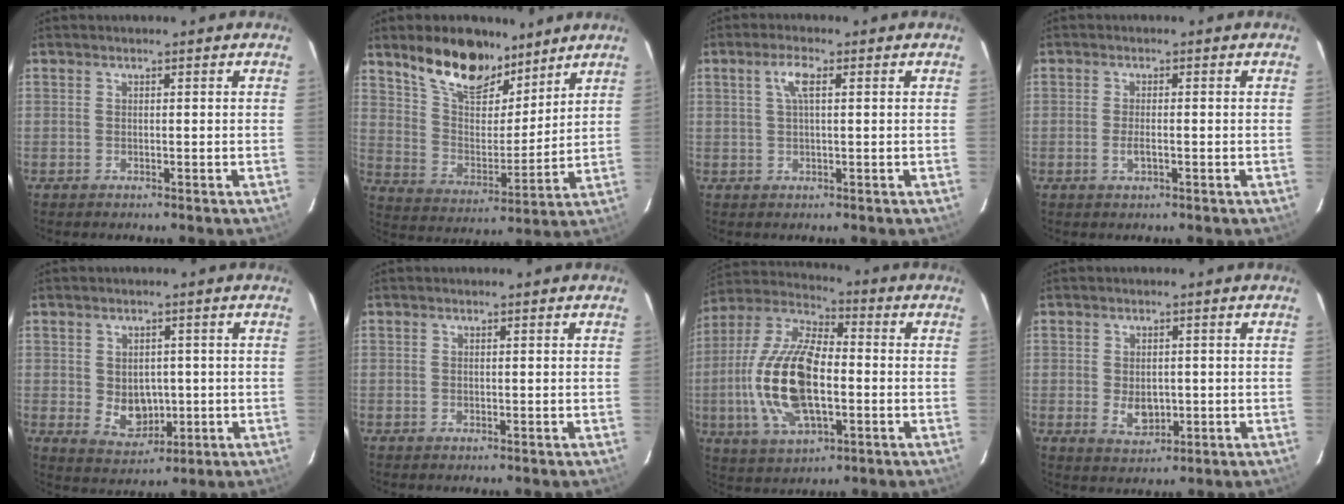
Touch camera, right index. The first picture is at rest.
{"total": 15.3, "force": [11.2, 7.2, 7.6], "torque": [-0.141, 0.015, 0.202]}
{"total": 3.3, "force": [1.0, 0.8, 3.1], "torque": [-0.063, 0.008, 0.019]}
{"total": 2.2, "force": [-0.8, 0.7, 1.9], "torque": [-0.037, -0.004, -0.013]}
{"total": 6.5, "force": [-0.5, 5.1, 3.9], "torque": [-0.070, -0.005, 0.010]}
{"total": 0.6, "force": [-0.4, 0.2, 0.4], "torque": [-0.009, 0.000, -0.008]}
{"total": 19.9, "force": [-2.8, 9.1, 17.5], "torque": [-0.366, 0.000, -0.054]}
{"total": 4.8, "force": [-0.6, 3.3, 3.4], "torque": [-0.058, -0.007, -0.001]}